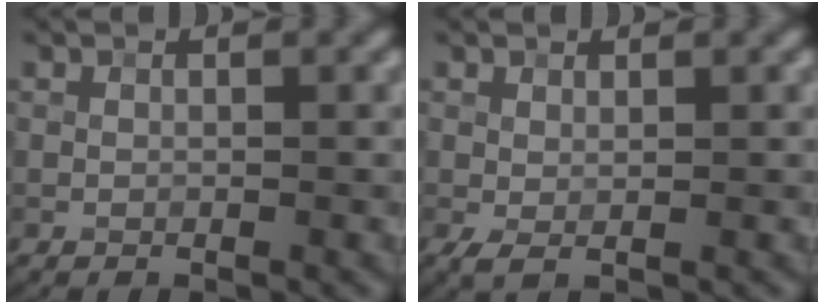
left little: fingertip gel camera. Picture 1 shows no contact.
{"total": 0.9, "force": [0.3, 0.3, 0.8], "torque": [-0.025, 0.002, 0.009]}